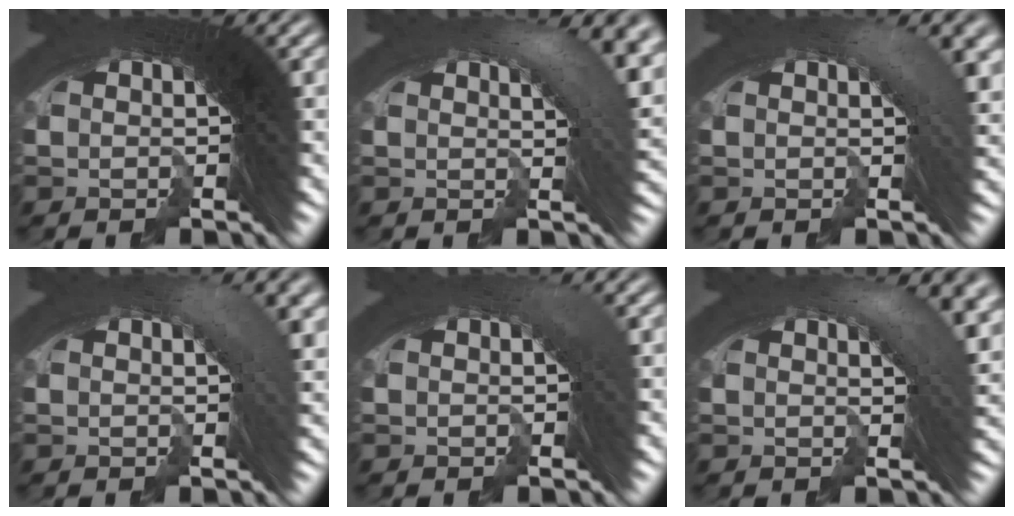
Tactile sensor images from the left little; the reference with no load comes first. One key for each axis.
{"total": 5.8, "fx": 1.2, "fy": 2.4, "fz": 5.2, "tx": -0.054, "ty": 0.013, "tz": 0.007}
{"total": 3.6, "fx": 0.5, "fy": 1.3, "fz": 3.4, "tx": -0.027, "ty": 0.016, "tz": -0.003}
{"total": 3.1, "fx": 0.4, "fy": 1.1, "fz": 2.8, "tx": -0.022, "ty": 0.014, "tz": -0.004}
{"total": 1.1, "fx": -0.1, "fy": 0.6, "fz": 1.0, "tx": -0.009, "ty": 0.006, "tz": -0.005}
{"total": 5.1, "fx": 1.1, "fy": 2.1, "fz": 4.6, "tx": -0.045, "ty": 0.014, "tz": 0.005}